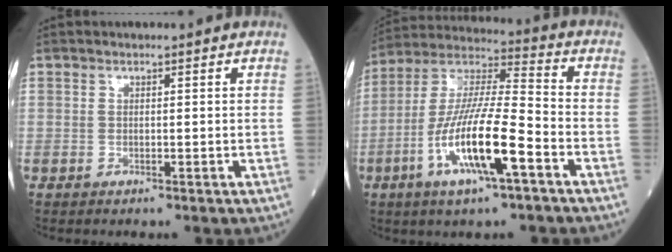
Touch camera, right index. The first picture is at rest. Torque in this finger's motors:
{"motor_torque": [1.72, -0.42, 1.04, 0.21]}